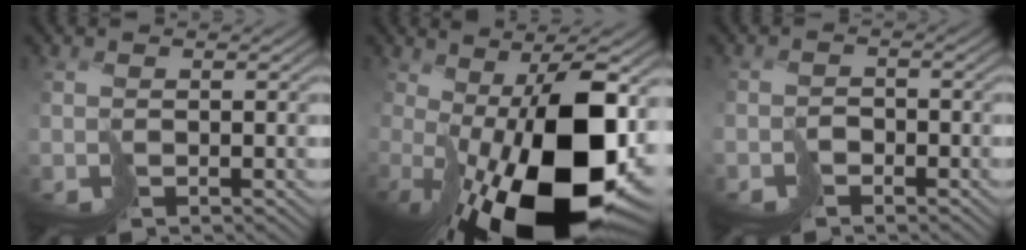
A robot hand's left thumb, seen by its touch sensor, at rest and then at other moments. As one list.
[{"total": 17.7, "force": [-1.7, 6.9, 16.2], "torque": [-0.227, -0.020, -0.007]}, {"total": 1.9, "force": [-1.8, 0.7, -0.4], "torque": [0.021, 0.001, -0.037]}]